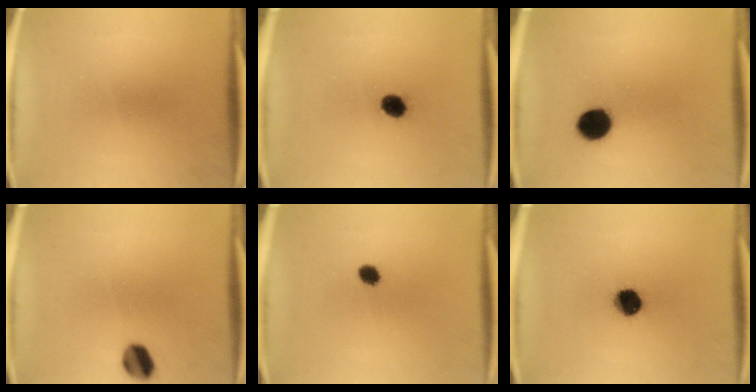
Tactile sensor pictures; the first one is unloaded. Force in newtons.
{"total": 4.4}
{"total": 7.9}
{"total": 5.6}
{"total": 2.8}
{"total": 7.8}